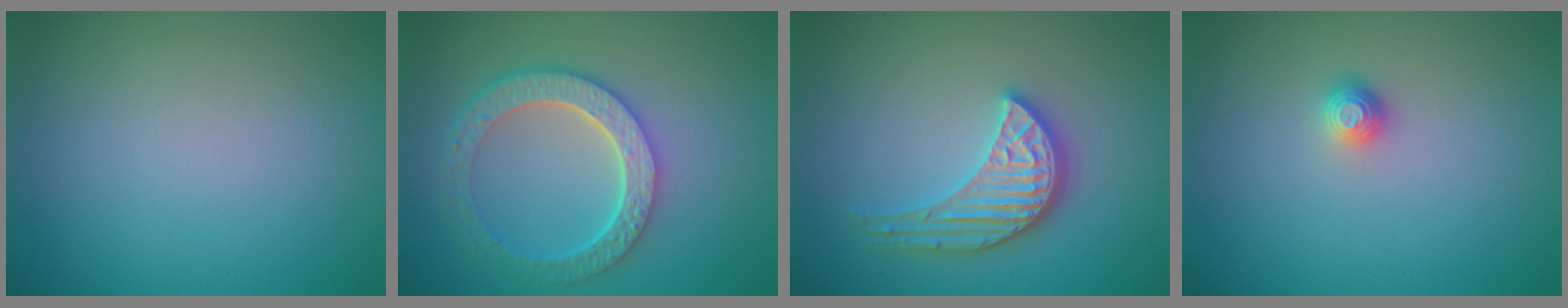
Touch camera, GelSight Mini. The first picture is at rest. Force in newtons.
{"total": 6.0, "press": 4.5, "slide": 3.9}
{"total": 3.9, "press": 3.5, "slide": 1.6}
{"total": 1.2, "press": 1.0, "slide": 0.5}